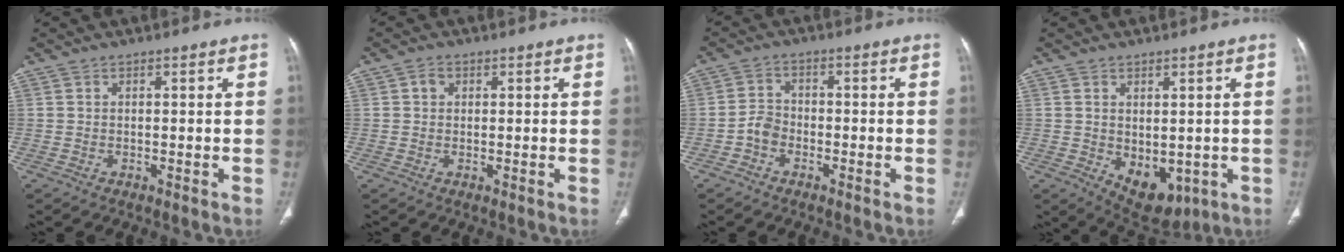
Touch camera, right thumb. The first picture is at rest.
{"total": 1.6, "force": [0.4, 1.3, 0.7], "torque": [-0.007, 0.003, 0.005]}
{"total": 3.3, "force": [-1.6, 2.5, 1.5], "torque": [-0.019, 0.015, -0.038]}
{"total": 8.6, "force": [-1.7, 5.3, 6.5], "torque": [-0.067, -0.006, 0.000]}